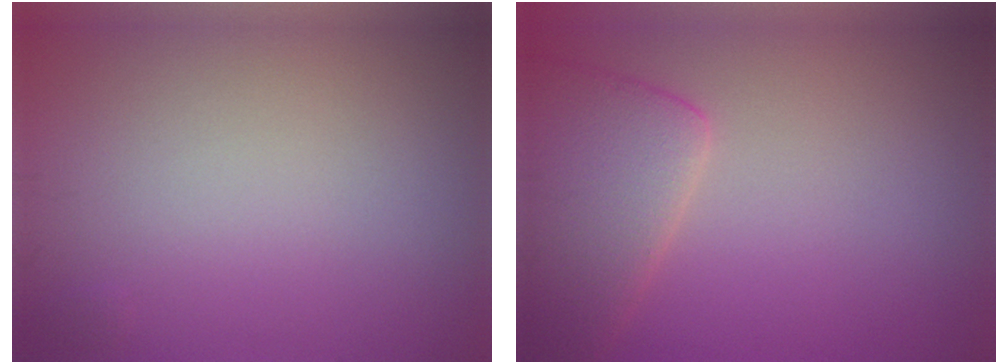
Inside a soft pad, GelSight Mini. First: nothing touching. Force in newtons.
{"total": 5.3, "press": 5.3, "slide": 0.4}